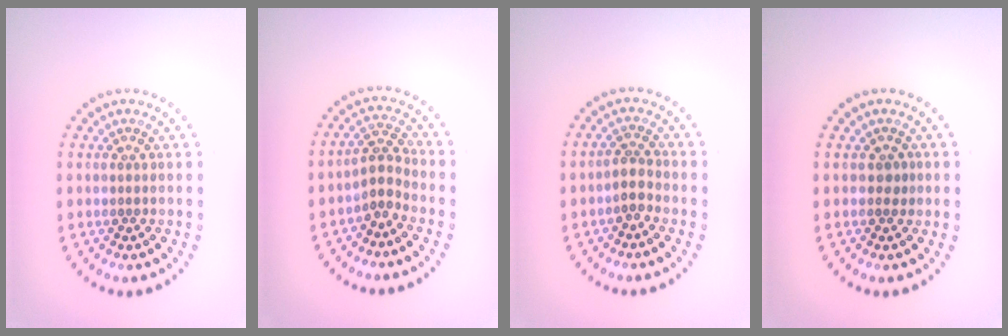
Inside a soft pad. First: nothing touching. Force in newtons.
{"total": 2.2, "press": 1.6, "slide": 1.5}
{"total": 1.7, "press": 1.3, "slide": 1.1}
{"total": 0.9, "press": 0.7, "slide": 0.5}